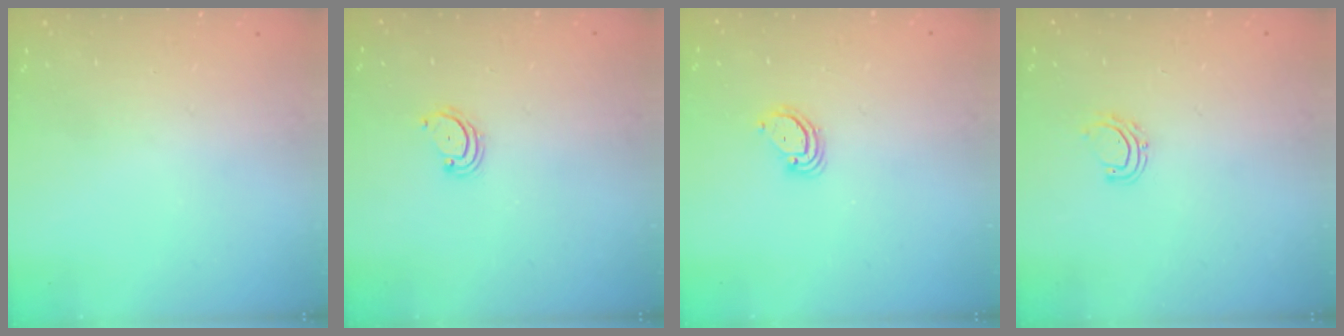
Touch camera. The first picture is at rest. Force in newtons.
{"total": 2.8, "press": 2.8, "slide": 0.3}
{"total": 3.6, "press": 3.6, "slide": 0.2}
{"total": 5.3, "press": 5.2, "slide": 1.0}